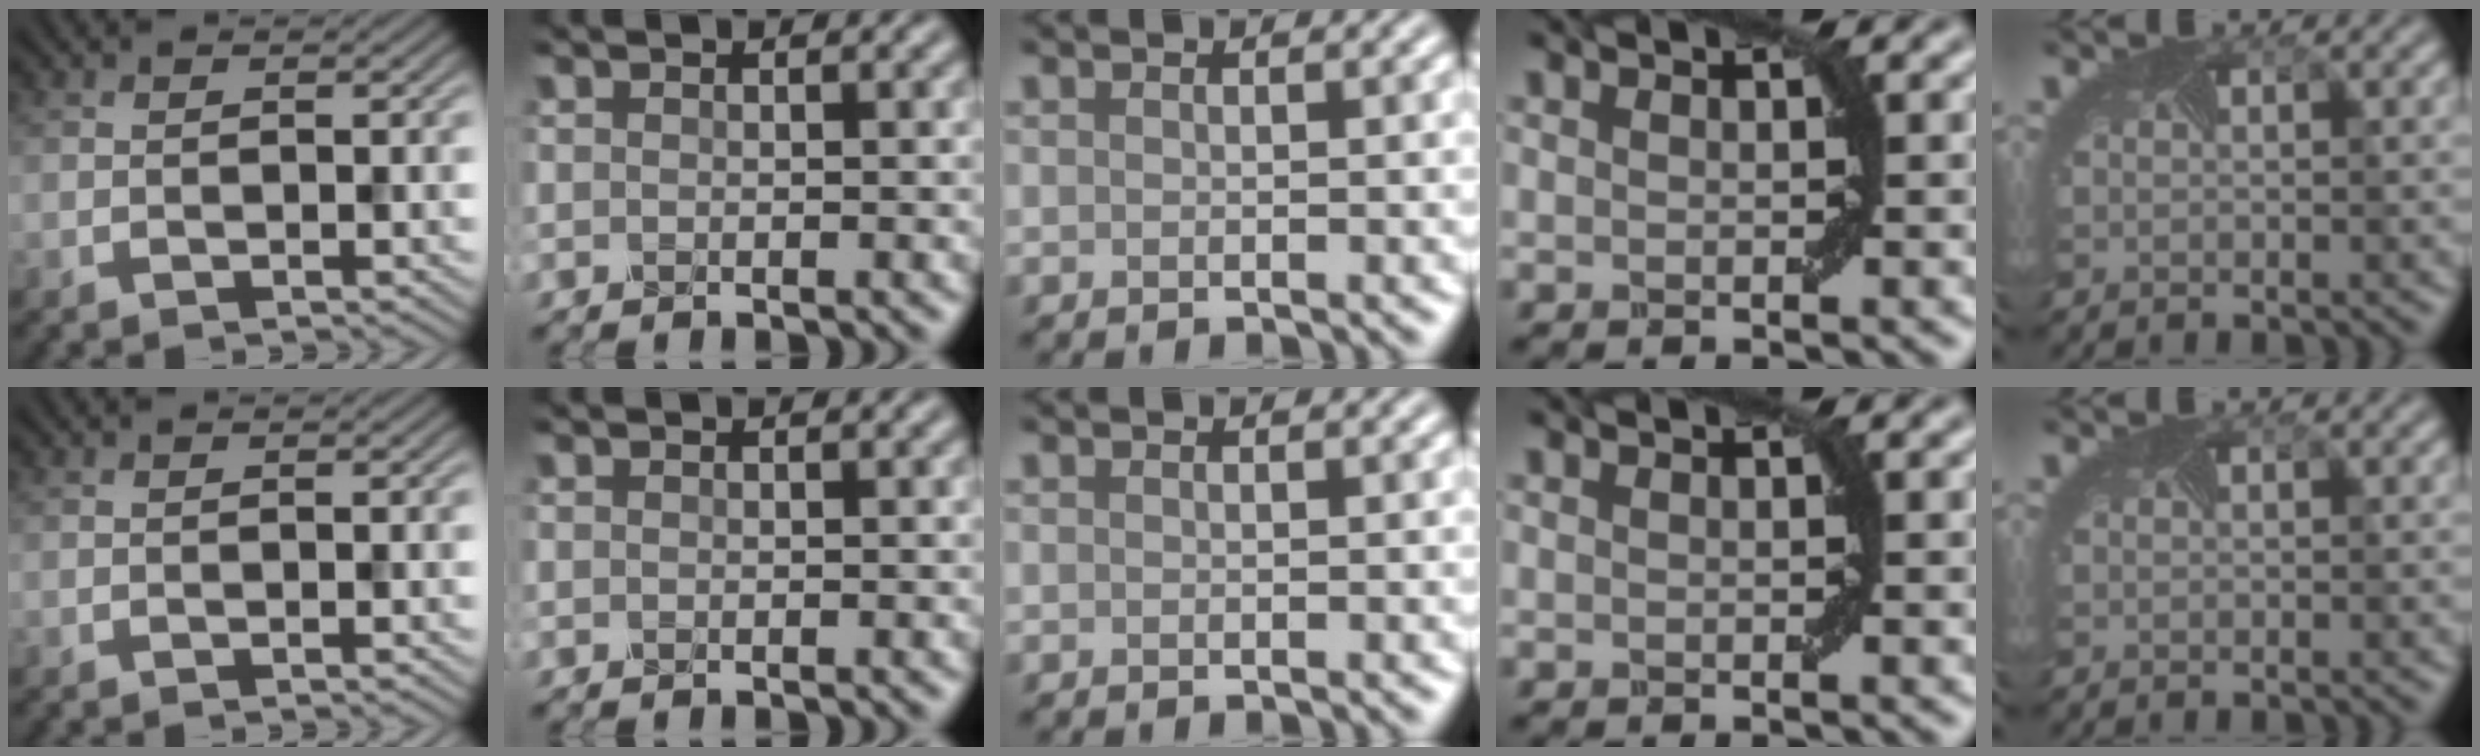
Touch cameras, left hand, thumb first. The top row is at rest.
{}